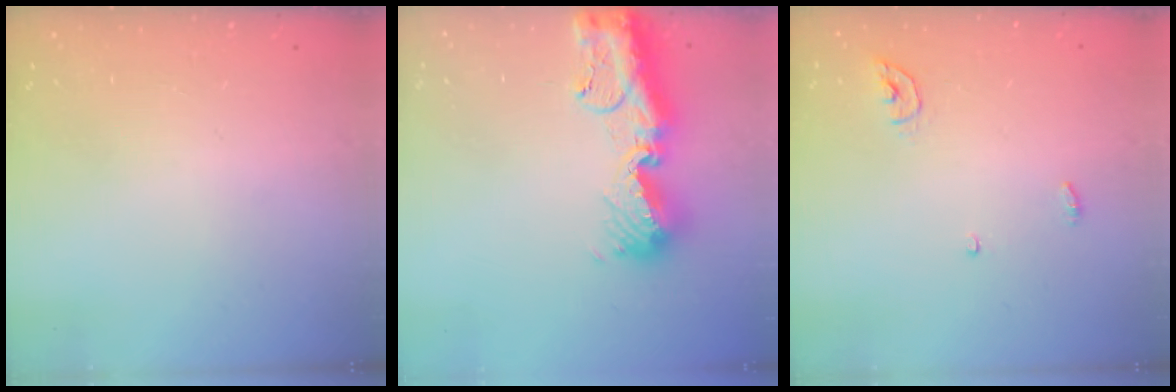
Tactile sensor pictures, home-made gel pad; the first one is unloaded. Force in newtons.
{"total": 15.0, "press": 14.9, "slide": 1.7}
{"total": 4.3, "press": 4.3, "slide": 0.3}